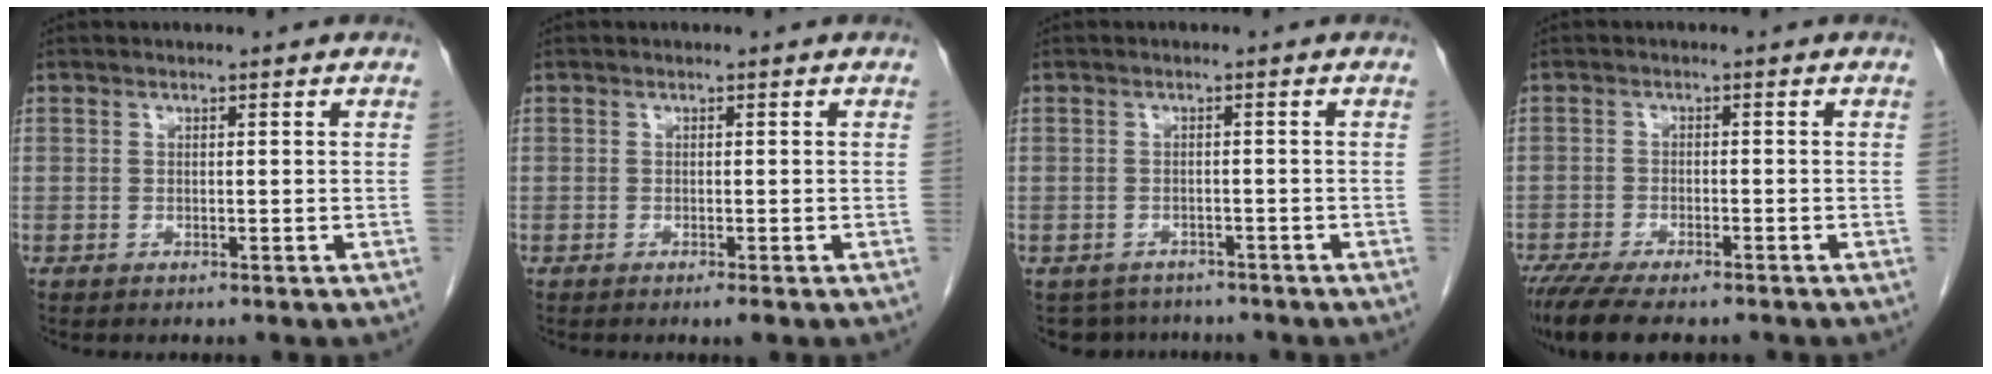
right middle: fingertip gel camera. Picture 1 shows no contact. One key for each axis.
{"total": 0.9, "fx": -0.6, "fy": -0.1, "fz": 0.7, "tx": -0.012, "ty": -0.002, "tz": -0.009}
{"total": 4.8, "fx": -4.2, "fy": 2.4, "fz": 0.0, "tx": 0.006, "ty": 0.004, "tz": -0.058}
{"total": 10.8, "fx": -8.6, "fy": 3.0, "fz": 5.8, "tx": -0.098, "ty": -0.013, "tz": -0.135}